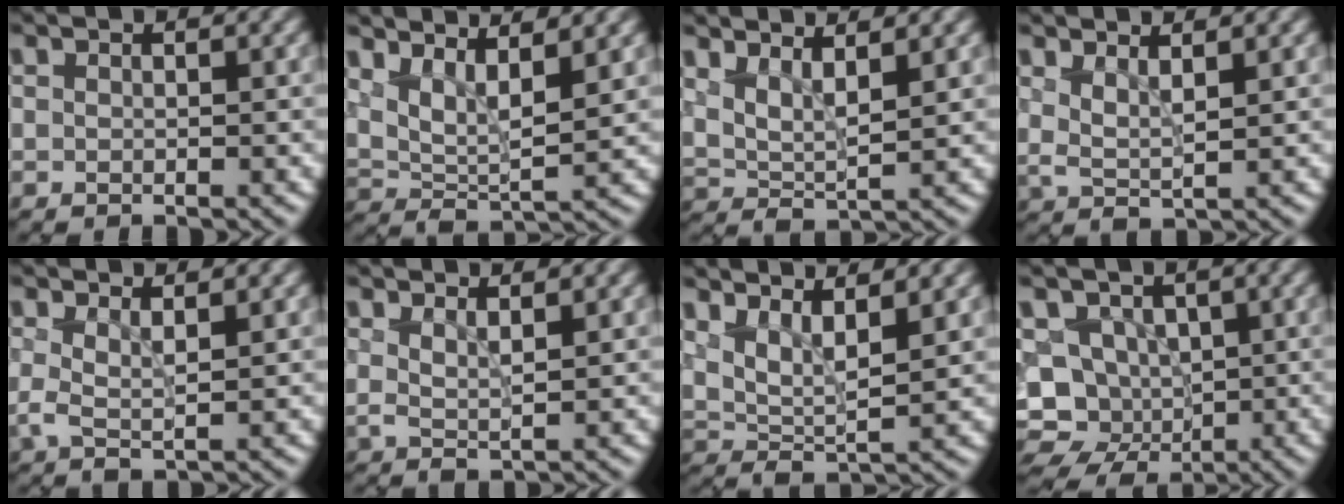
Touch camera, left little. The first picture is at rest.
{"total": 4.3, "force": [2.4, 1.6, 3.3], "torque": [-0.067, -0.009, 0.044]}
{"total": 3.0, "force": [1.6, 1.1, 2.3], "torque": [-0.050, -0.007, 0.031]}
{"total": 1.9, "force": [0.9, 0.5, 1.6], "torque": [-0.035, -0.005, 0.018]}
{"total": 1.6, "force": [0.7, 0.4, 1.4], "torque": [-0.031, -0.003, 0.011]}
{"total": 1.5, "force": [0.9, 0.3, 1.2], "torque": [-0.027, -0.004, 0.015]}
{"total": 3.8, "force": [2.0, 1.4, 2.9], "torque": [-0.060, -0.009, 0.039]}
{"total": 8.6, "force": [-2.0, 7.5, 3.8], "torque": [-0.046, -0.003, -0.046]}